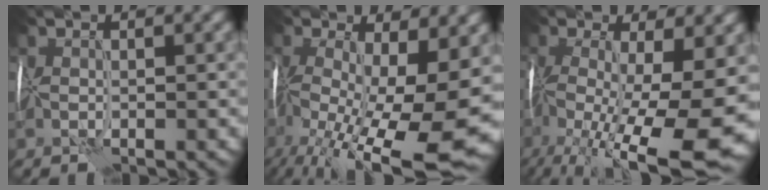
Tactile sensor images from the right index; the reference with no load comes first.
{"total": 15.9, "force": [-3.7, 6.7, 14.0], "torque": [-0.264, -0.023, -0.054]}
{"total": 15.8, "force": [-4.9, 5.9, 13.8], "torque": [-0.261, -0.017, -0.073]}